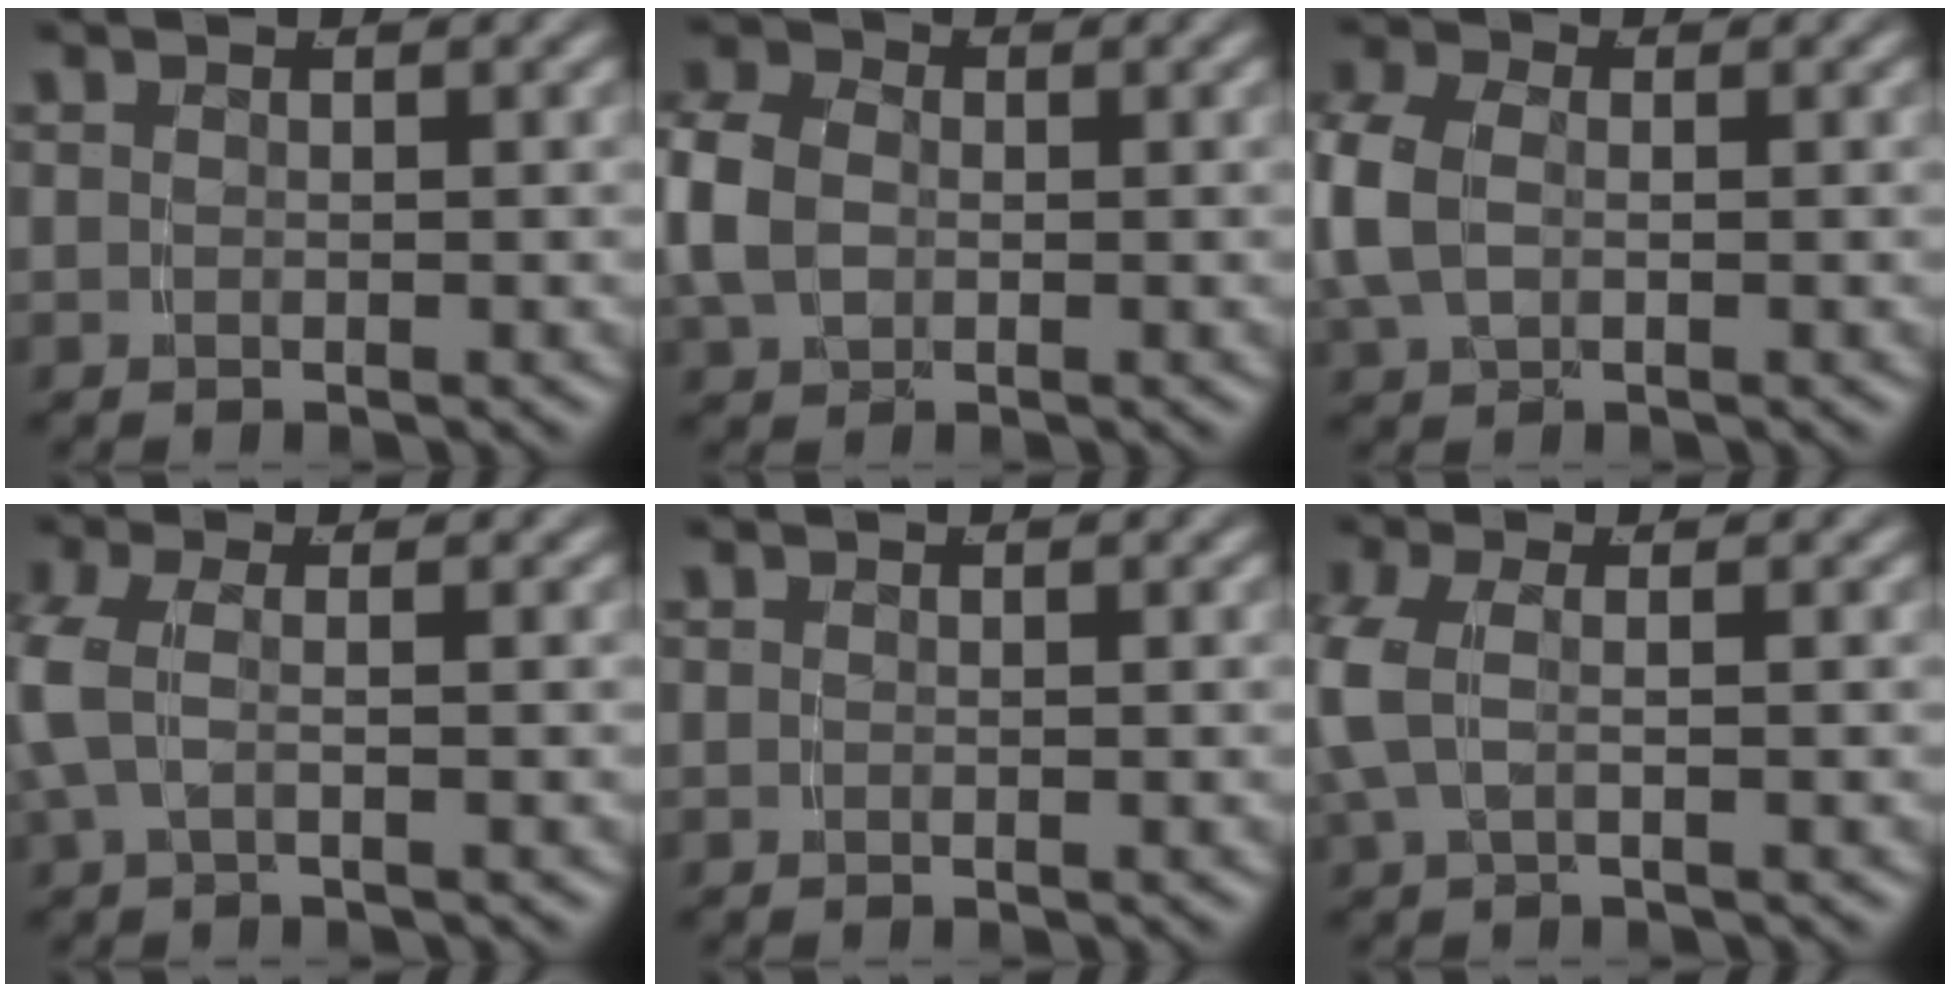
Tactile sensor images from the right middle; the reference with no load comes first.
{"total": 4.4, "force": [0.2, 3.5, 2.6], "torque": [-0.075, -0.008, 0.008]}
{"total": 3.9, "force": [0.2, 2.9, 2.6], "torque": [-0.082, -0.012, 0.015]}
{"total": 2.8, "force": [0.1, 1.2, 2.5], "torque": [-0.074, -0.007, 0.008]}
{"total": 0.0}
{"total": 3.1, "force": [0.1, 1.6, 2.7], "torque": [-0.081, -0.008, 0.010]}